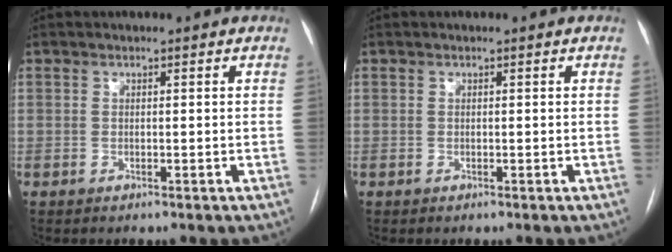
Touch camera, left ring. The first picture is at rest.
{"total": 0.0}